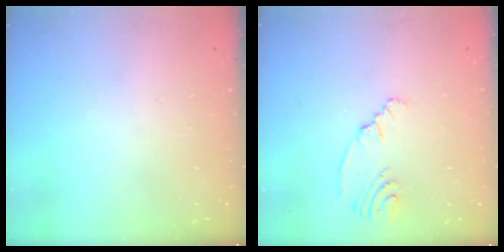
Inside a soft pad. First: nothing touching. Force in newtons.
{"total": 4.4, "press": 2.6, "slide": 3.5}